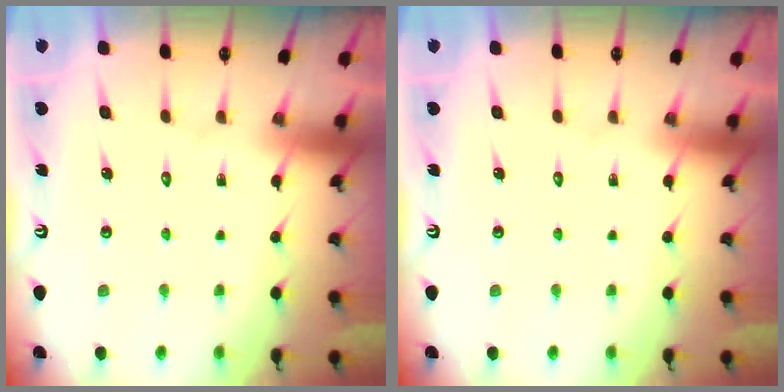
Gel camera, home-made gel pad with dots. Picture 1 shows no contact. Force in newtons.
{"total": 0.0}